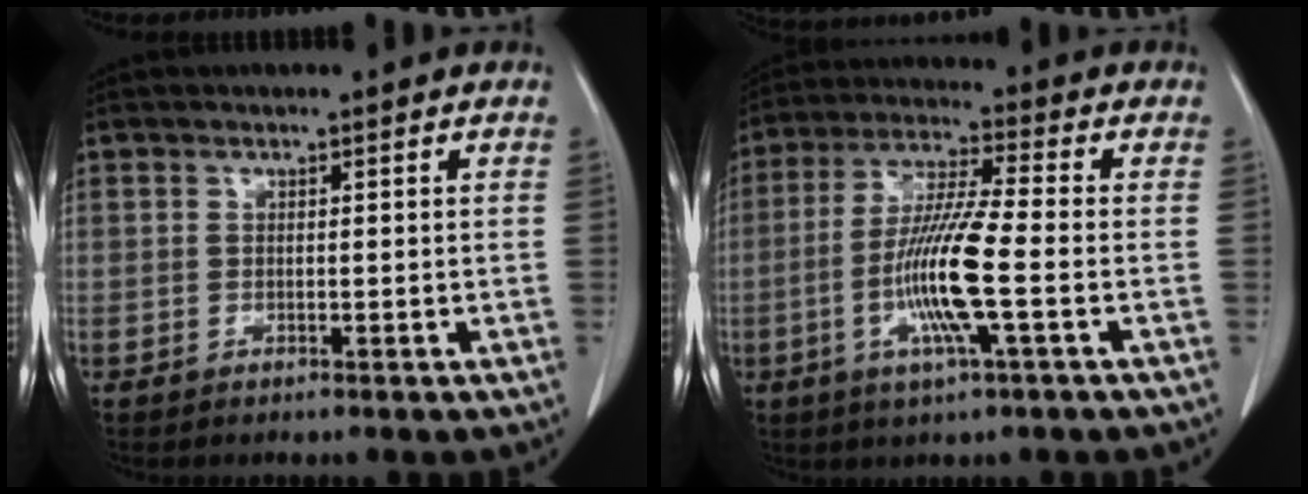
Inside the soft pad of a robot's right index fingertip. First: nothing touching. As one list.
[{"total": 11.6, "force": [-3.0, 0.1, 11.3], "torque": [-0.224, -0.010, -0.064]}]